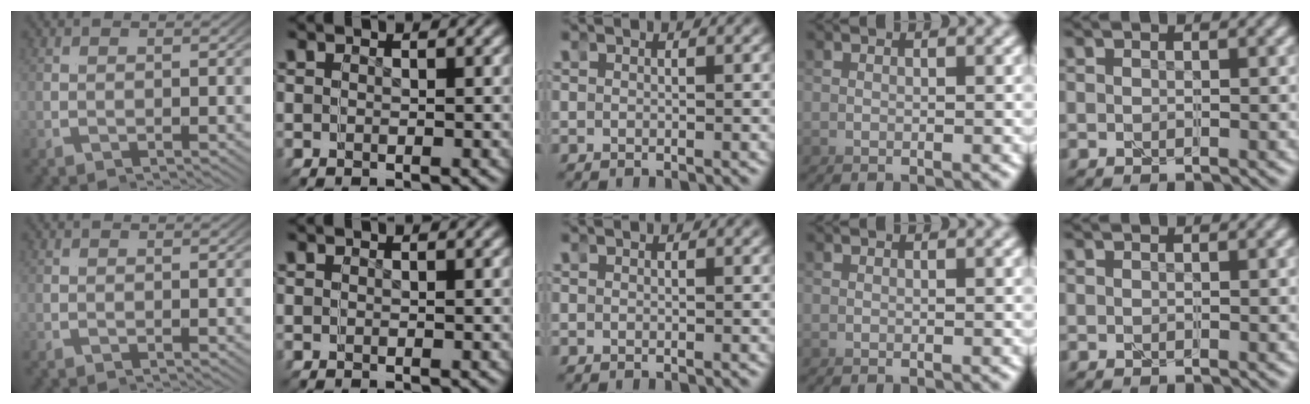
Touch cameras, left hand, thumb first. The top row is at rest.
{}